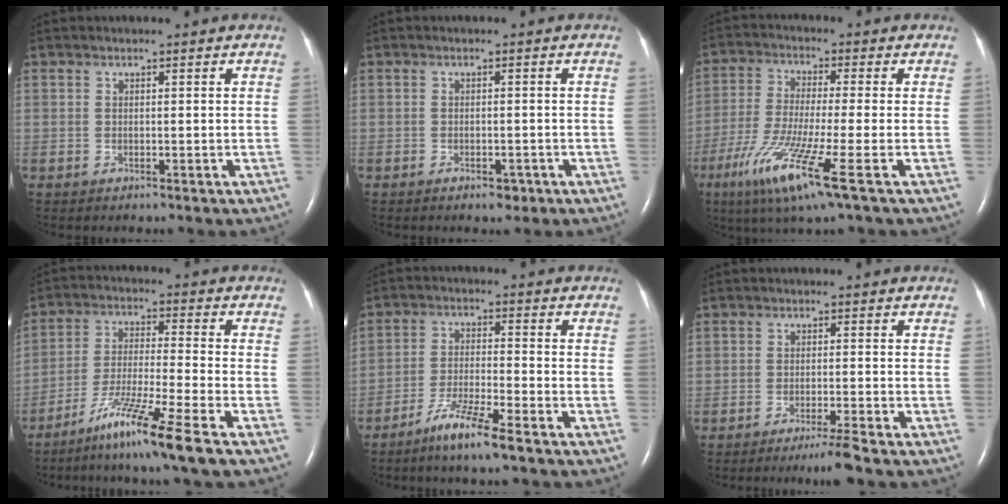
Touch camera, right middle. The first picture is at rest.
{"total": 1.9, "force": [-1.2, 1.0, 1.1], "torque": [-0.016, 0.002, -0.011]}
{"total": 11.5, "force": [-5.5, -0.4, 10.2], "torque": [-0.209, -0.035, -0.103]}
{"total": 10.9, "force": [-7.4, -1.8, 7.7], "torque": [-0.149, -0.043, -0.139]}
{"total": 6.8, "force": [-5.0, -0.3, 4.7], "torque": [-0.096, -0.017, -0.100]}
{"total": 3.6, "force": [-2.8, -1.1, 2.0], "torque": [-0.039, -0.009, -0.053]}